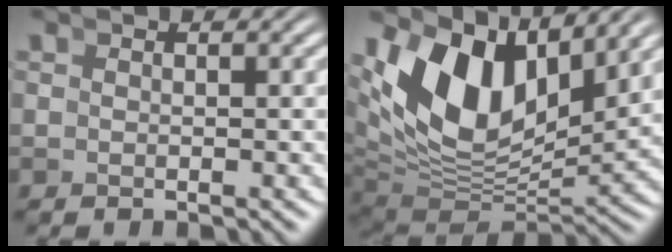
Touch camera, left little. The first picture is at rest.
{"total": 11.7, "force": [3.0, 6.9, 8.9], "torque": [-0.172, -0.005, 0.058]}